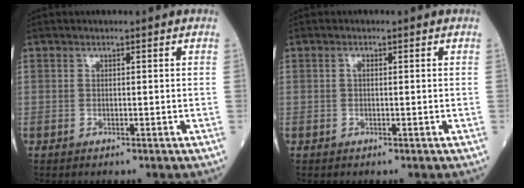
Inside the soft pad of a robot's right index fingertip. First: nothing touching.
{"total": 0.6, "force": [0.1, 0.3, 0.5], "torque": [-0.012, 0.002, -0.001]}